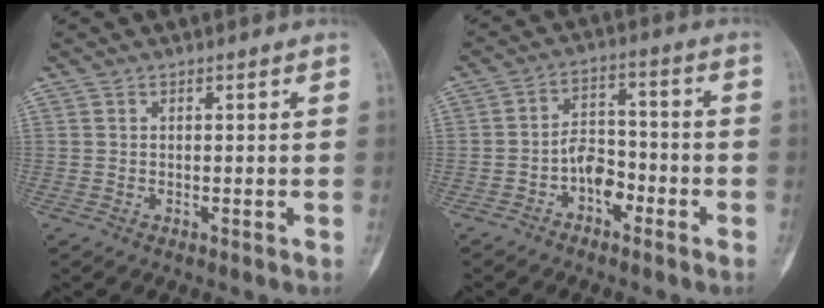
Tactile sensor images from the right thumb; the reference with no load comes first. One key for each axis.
{"total": 6.3, "fx": -3.0, "fy": 3.9, "fz": 3.9, "tx": -0.043, "ty": 0.036, "tz": -0.060}